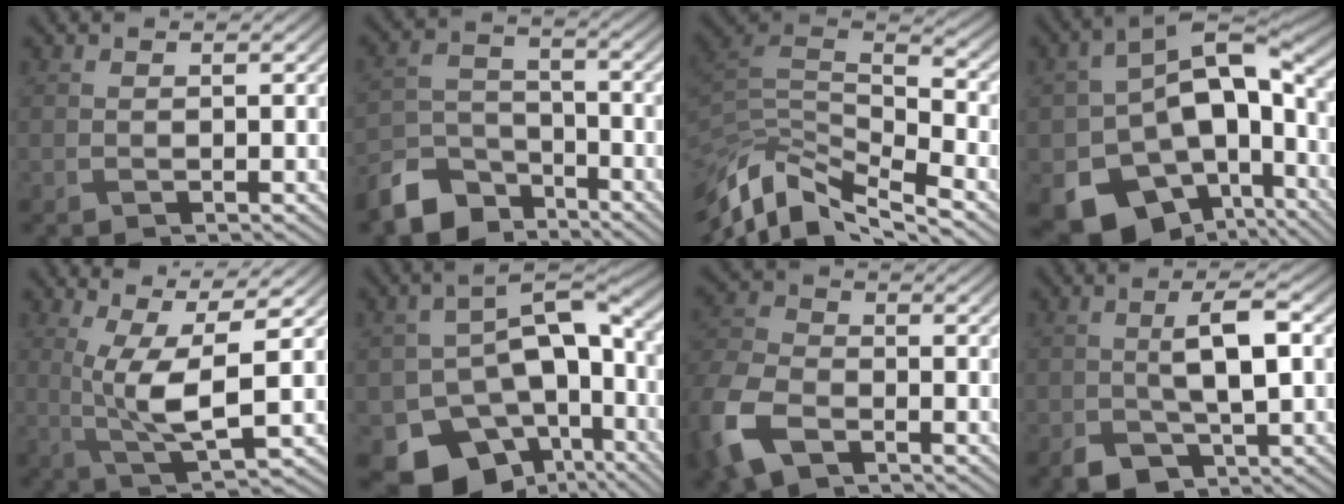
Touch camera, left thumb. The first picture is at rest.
{"total": 9.6, "force": [-6.9, 5.4, 4.0], "torque": [-0.100, -0.018, -0.133]}
{"total": 12.4, "force": [-8.4, 4.2, 8.2], "torque": [-0.220, -0.016, -0.140]}
{"total": 17.2, "force": [-4.1, 11.4, 12.2], "torque": [-0.232, -0.038, -0.043]}
{"total": 6.8, "force": [1.3, 1.1, 6.6], "torque": [-0.147, 0.003, 0.031]}
{"total": 15.1, "force": [-4.4, 10.2, 10.2], "torque": [-0.180, -0.048, -0.041]}
{"total": 10.3, "force": [-5.4, 6.5, 5.9], "torque": [-0.180, -0.036, -0.115]}
{"total": 6.6, "force": [-1.0, 3.4, 5.5], "torque": [-0.100, -0.004, -0.013]}